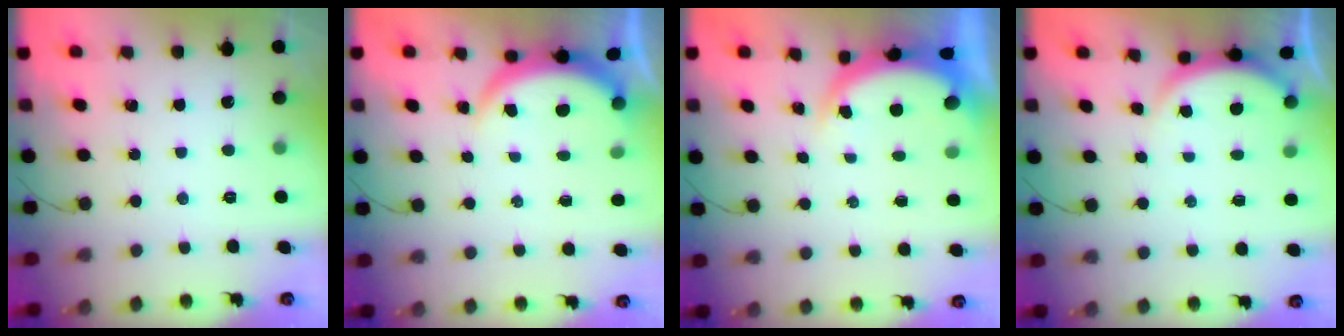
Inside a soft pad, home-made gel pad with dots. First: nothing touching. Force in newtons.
{"total": 3.8, "press": 3.8, "slide": 0.2}
{"total": 4.4, "press": 4.4, "slide": 0.1}
{"total": 3.2, "press": 3.2, "slide": 0.4}